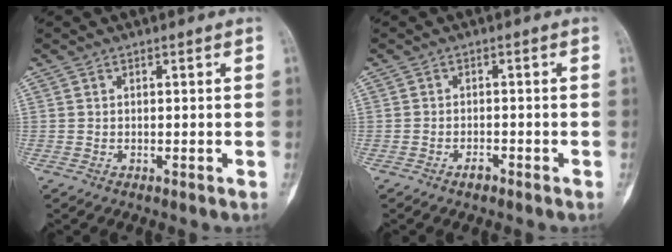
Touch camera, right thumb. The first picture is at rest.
{"total": 1.5, "force": [-1.1, 0.7, 0.8], "torque": [-0.016, 0.006, -0.019]}